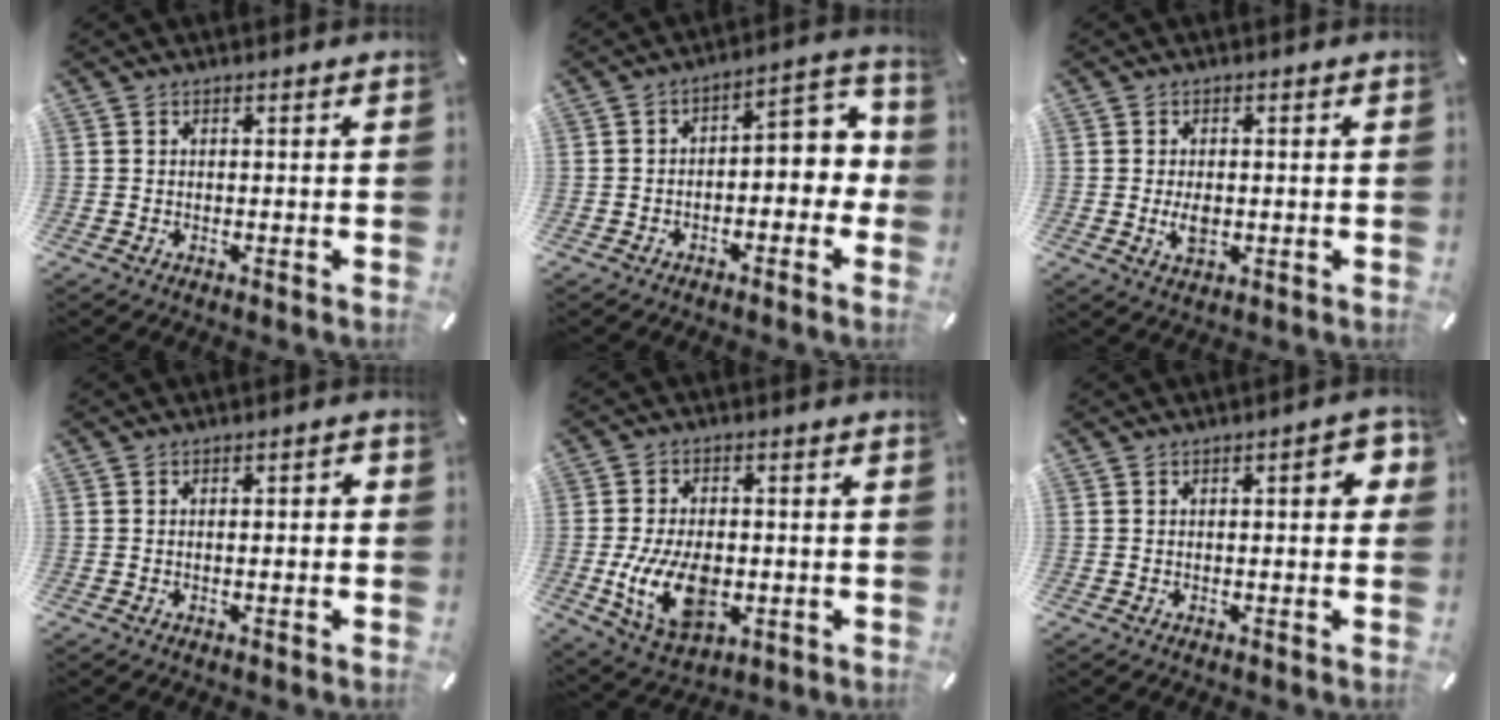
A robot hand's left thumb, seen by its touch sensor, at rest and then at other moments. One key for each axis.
{"total": 6.3, "fx": -1.0, "fy": 3.7, "fz": 5.0, "tx": -0.057, "ty": -0.011, "tz": -0.026}
{"total": 3.9, "fx": -0.4, "fy": 2.3, "fz": 3.1, "tx": -0.063, "ty": -0.006, "tz": -0.011}
{"total": 2.2, "fx": -0.4, "fy": 0.9, "fz": 2.0, "tx": -0.034, "ty": 0.007, "tz": -0.010}
{"total": 13.6, "fx": -2.6, "fy": 8.6, "fz": 10.3, "tx": -0.206, "ty": -0.004, "tz": -0.043}
{"total": 5.8, "fx": 0.8, "fy": 2.2, "fz": 5.3, "tx": -0.058, "ty": -0.003, "tz": 0.005}